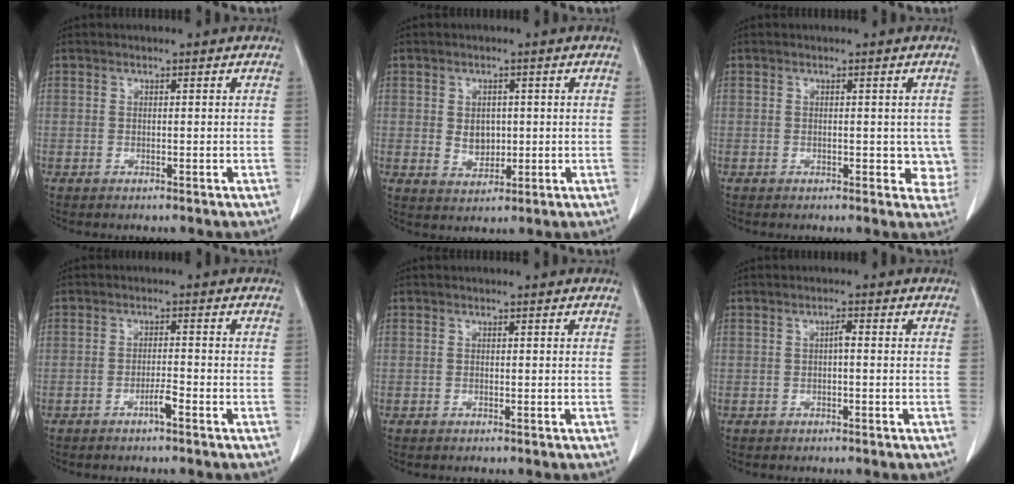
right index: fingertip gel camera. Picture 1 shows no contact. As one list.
[{"total": 3.8, "force": [0.2, 2.9, 2.4], "torque": [-0.041, 0.003, 0.015]}, {"total": 4.0, "force": [-0.3, 2.3, 3.2], "torque": [-0.017, 0.002, -0.004]}, {"total": 2.2, "force": [-1.4, 0.0, 1.7], "torque": [-0.029, 0.001, -0.026]}, {"total": 0.0}, {"total": 1.1, "force": [-0.1, 0.2, 1.1], "torque": [-0.018, 0.003, -0.002]}]